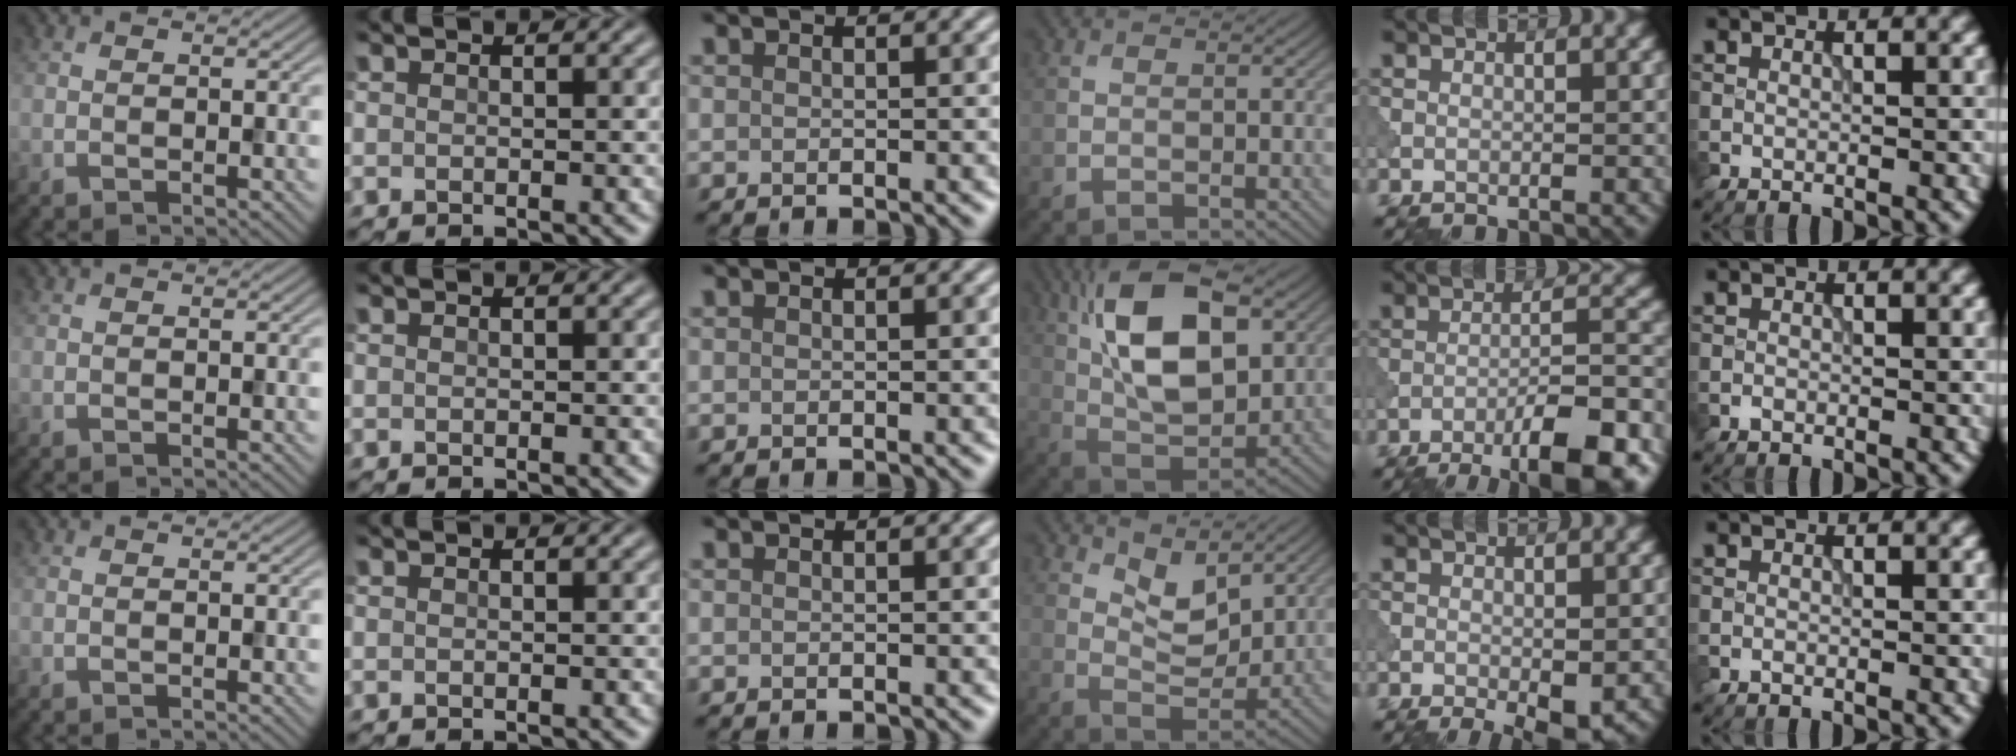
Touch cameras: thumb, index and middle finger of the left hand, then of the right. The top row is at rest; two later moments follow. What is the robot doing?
{"motion": "shake", "object": "bell"}